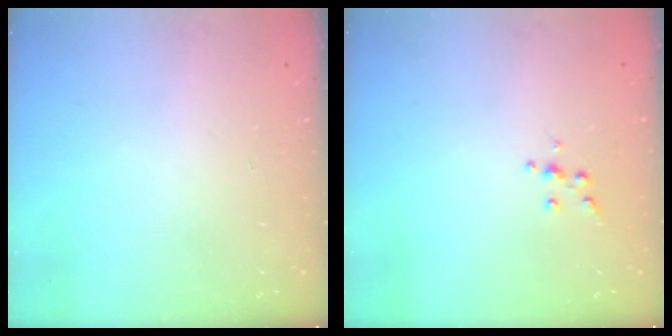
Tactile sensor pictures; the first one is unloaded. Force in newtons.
{"total": 4.5, "press": 4.5, "slide": 0.5}